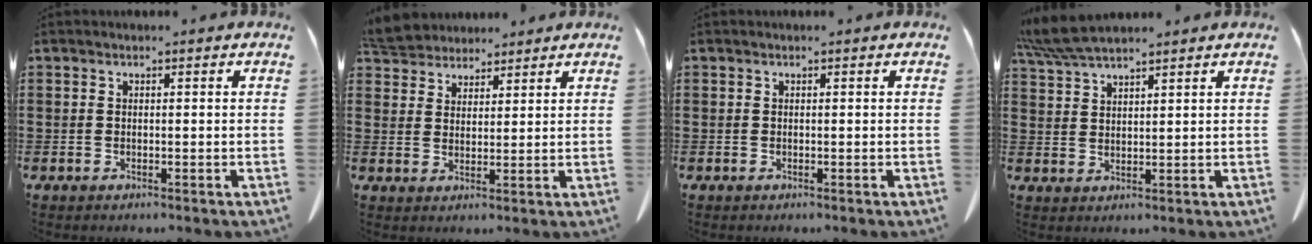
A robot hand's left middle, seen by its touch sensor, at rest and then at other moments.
{"total": 5.5, "force": [5.2, 1.7, 0.9], "torque": [-0.038, -0.011, 0.098]}
{"total": 0.0}
{"total": 5.3, "force": [4.6, 0.5, 2.5], "torque": [-0.062, -0.009, 0.088]}